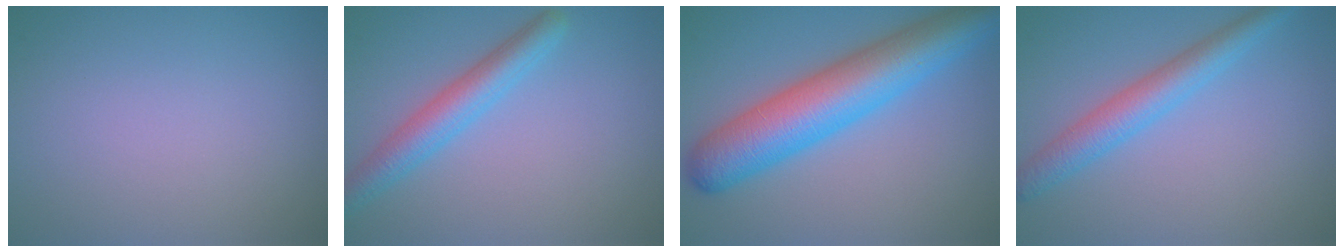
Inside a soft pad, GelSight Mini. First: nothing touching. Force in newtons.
{"total": 3.7, "press": 3.7, "slide": 0.1}
{"total": 9.0, "press": 9.0, "slide": 0.2}
{"total": 3.6, "press": 3.6, "slide": 0.0}